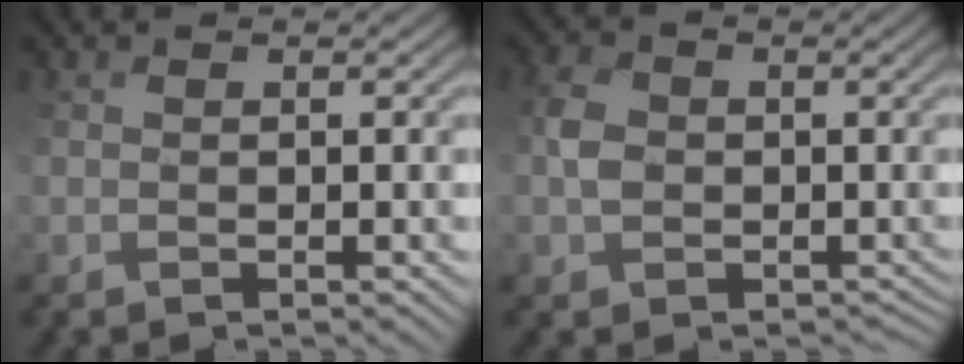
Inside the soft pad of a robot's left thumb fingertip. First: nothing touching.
{"total": 2.9, "force": [-0.3, 2.8, 0.8], "torque": [-0.020, 0.006, -0.018]}